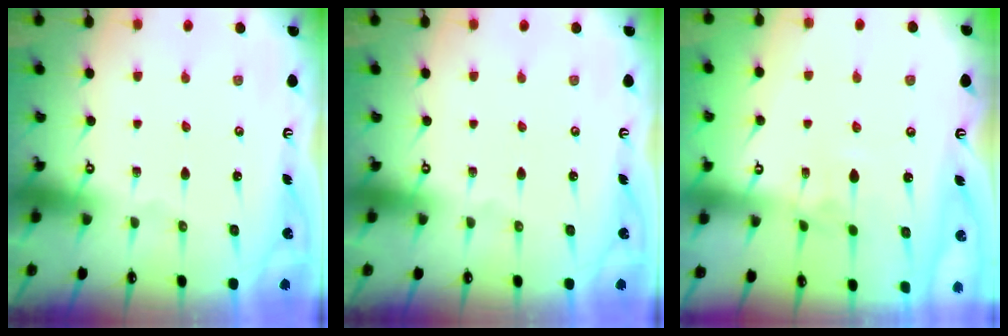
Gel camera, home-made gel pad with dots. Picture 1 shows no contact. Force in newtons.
{"total": 0.0}
{"total": 2.4, "press": 2.3, "slide": 0.7}